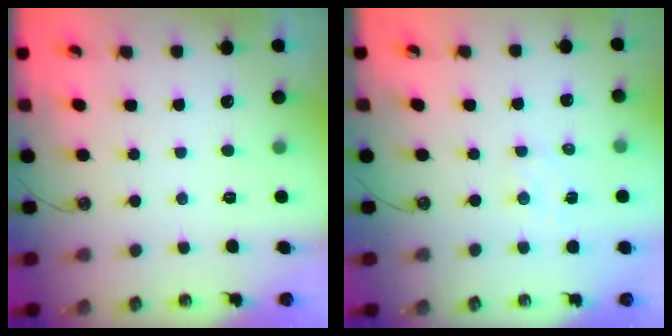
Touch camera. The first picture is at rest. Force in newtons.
{"total": 3.4, "press": 3.4, "slide": 0.4}